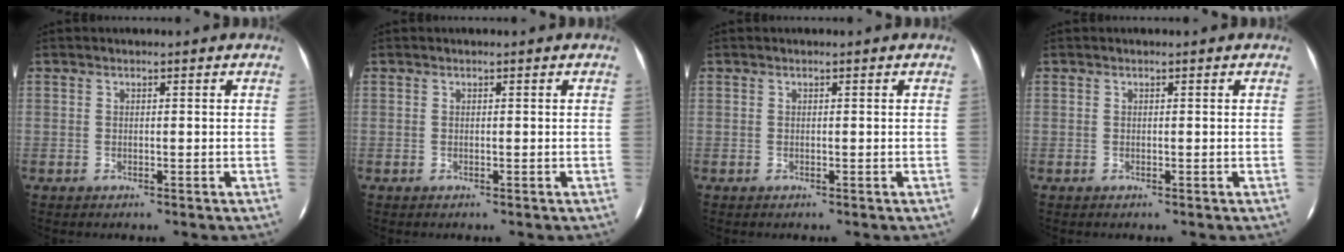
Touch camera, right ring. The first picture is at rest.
{"total": 0.0}
{"total": 0.0}
{"total": 0.0}